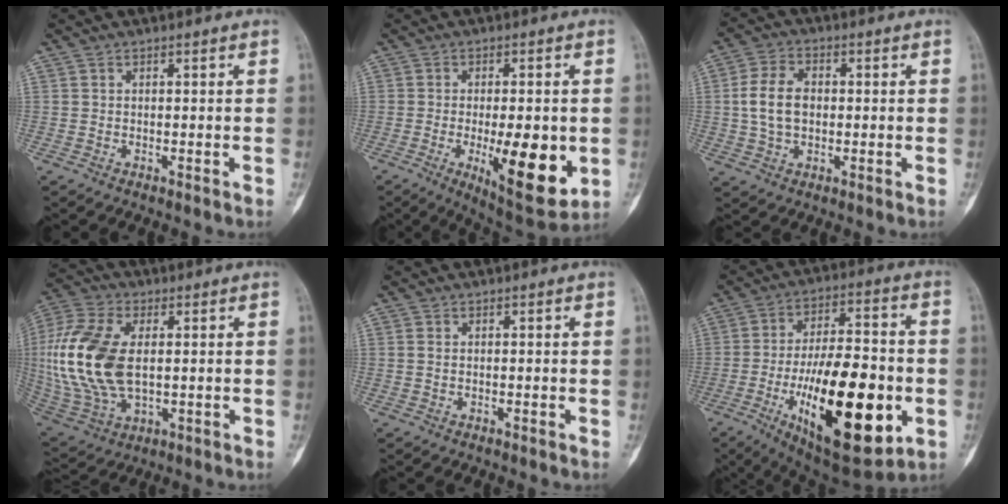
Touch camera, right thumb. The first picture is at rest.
{"total": 15.2, "force": [-2.9, 5.4, 13.8], "torque": [-0.183, -0.023, -0.031]}
{"total": 8.1, "force": [0.2, 5.4, 6.0], "torque": [-0.109, 0.013, 0.002]}
{"total": 19.9, "force": [1.4, 11.1, 16.4], "torque": [-0.369, -0.005, 0.031]}
{"total": 0.7, "force": [0.1, 0.4, 0.6], "torque": [-0.014, 0.002, 0.002]}
{"total": 27.1, "force": [-7.2, 10.8, 23.8], "torque": [-0.385, 0.006, -0.096]}